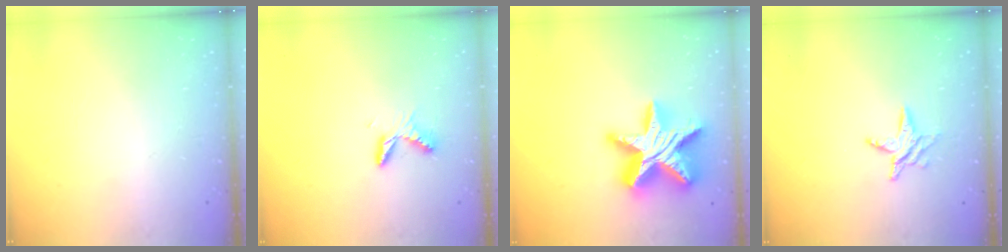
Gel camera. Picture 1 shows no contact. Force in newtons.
{"total": 5.6, "press": 5.6, "slide": 0.5}
{"total": 24.6, "press": 24.5, "slide": 2.1}
{"total": 6.2, "press": 6.2, "slide": 0.5}